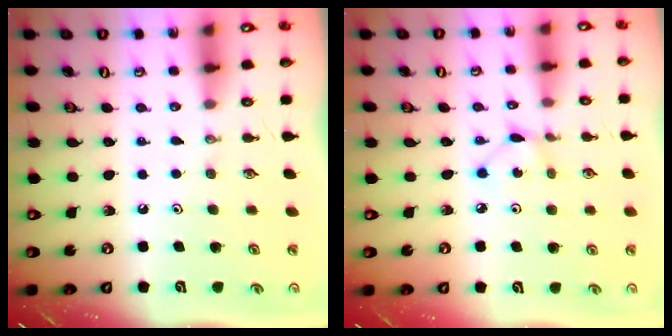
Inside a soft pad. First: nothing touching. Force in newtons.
{"total": 2.0, "press": 2.0, "slide": 0.2}